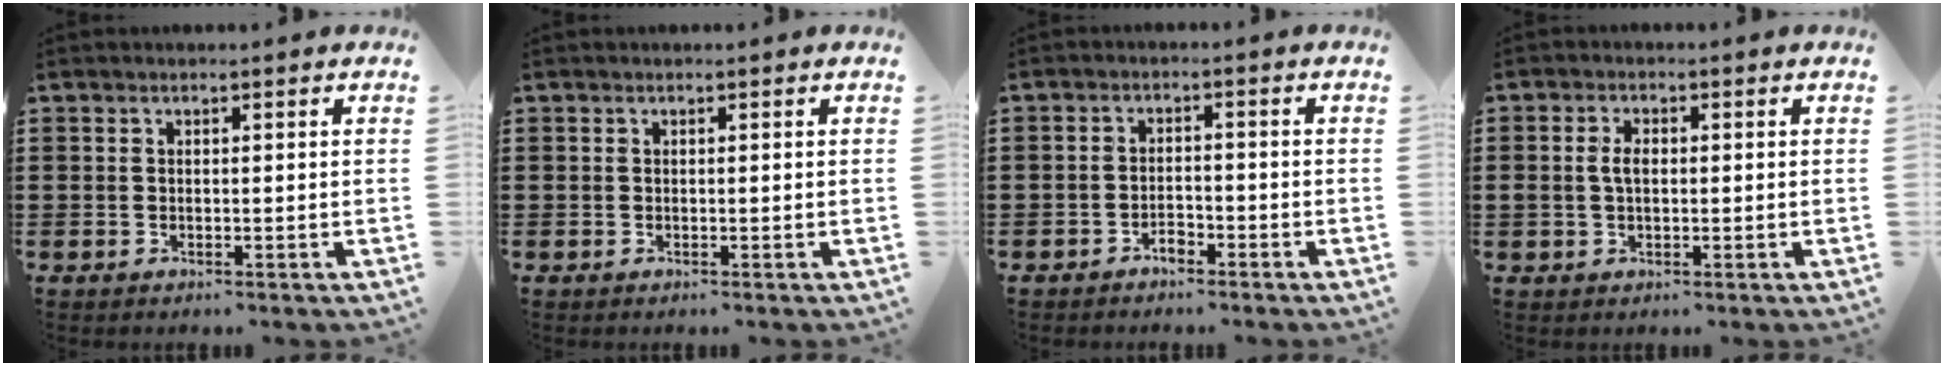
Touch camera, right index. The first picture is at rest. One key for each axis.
{"total": 0.0}
{"total": 2.1, "fx": -1.8, "fy": 0.8, "fz": 0.8, "tx": -0.022, "ty": 0.002, "tz": -0.037}
{"total": 2.7, "fx": 0.2, "fy": 1.5, "fz": 2.2, "tx": -0.046, "ty": 0.007, "tz": 0.002}